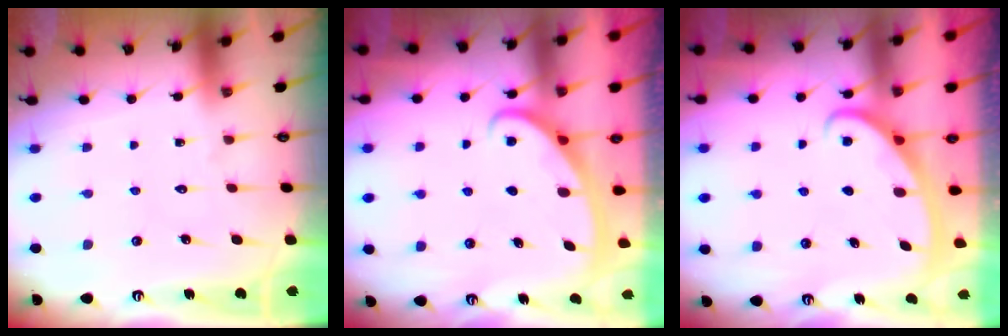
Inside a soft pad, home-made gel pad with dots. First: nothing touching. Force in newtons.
{"total": 2.9, "press": 2.8, "slide": 0.4}
{"total": 2.9, "press": 2.8, "slide": 0.4}